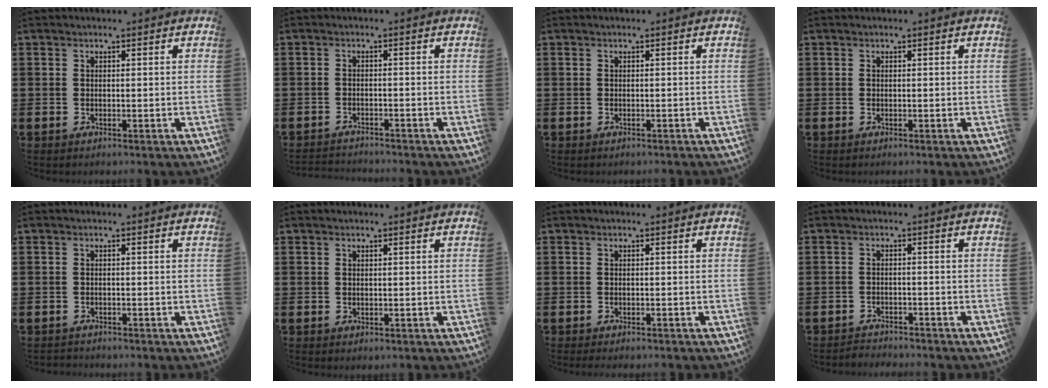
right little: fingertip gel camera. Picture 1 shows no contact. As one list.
[{"total": 1.5, "force": [-1.5, 0.0, -0.1], "torque": [-0.002, 0.002, -0.032]}, {"total": 0.0}, {"total": 0.0}, {"total": 0.7, "force": [-0.7, 0.1, -0.1], "torque": [-0.001, -0.001, -0.015]}, {"total": 0.0}, {"total": 0.5, "force": [-0.5, 0.0, 0.2], "torque": [-0.003, -0.003, -0.010]}, {"total": 1.9, "force": [-1.9, 0.0, -0.3], "torque": [-0.001, 0.004, -0.043]}]